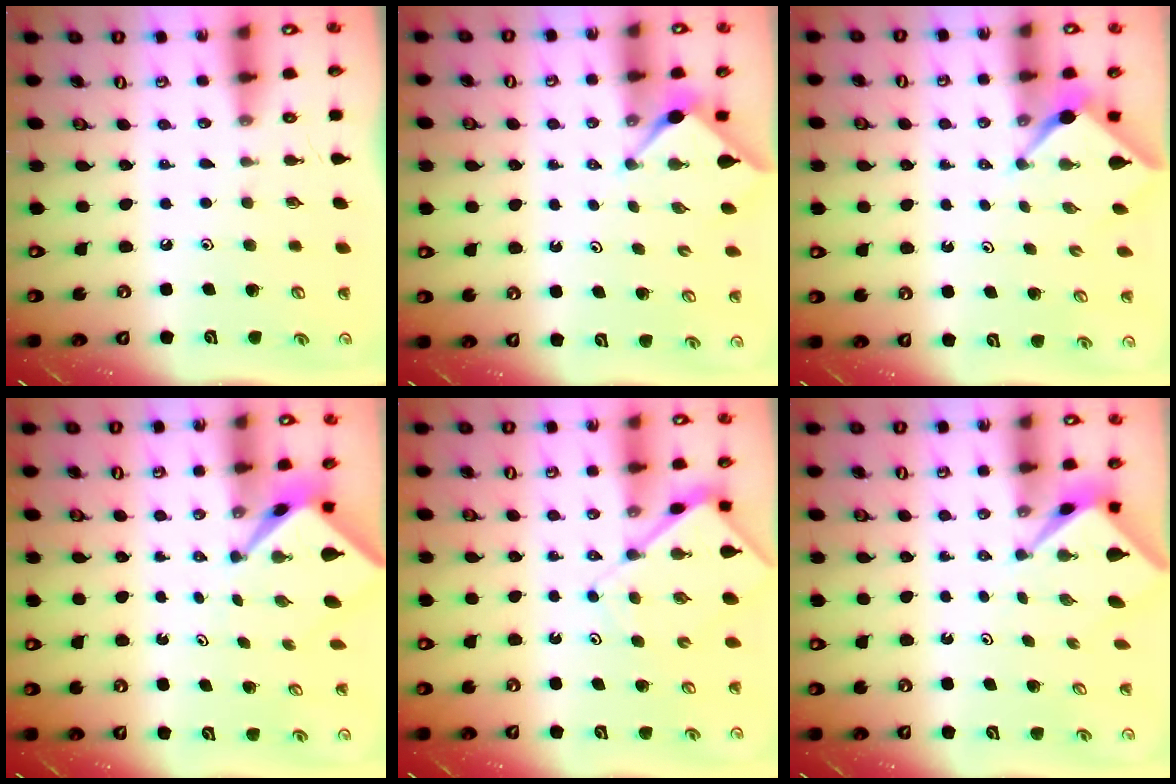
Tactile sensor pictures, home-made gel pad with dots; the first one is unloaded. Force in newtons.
{"total": 3.0, "press": 3.0, "slide": 0.3}
{"total": 2.5, "press": 2.5, "slide": 0.2}
{"total": 2.7, "press": 2.7, "slide": 0.2}
{"total": 6.4, "press": 6.4, "slide": 0.6}
{"total": 2.2, "press": 2.2, "slide": 0.2}